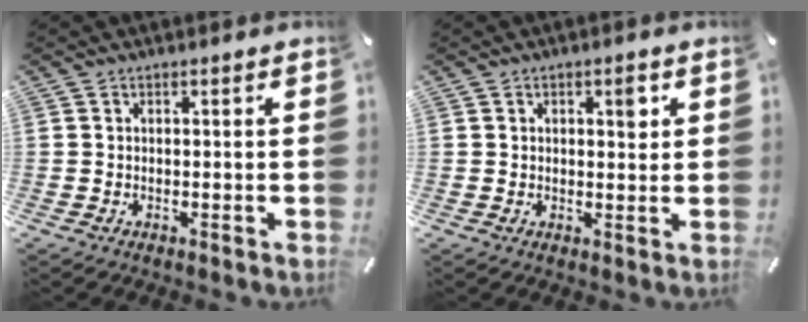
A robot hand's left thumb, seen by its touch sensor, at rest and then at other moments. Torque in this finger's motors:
{"motor_torque": [-0.03, -0.37, 0.08, 0.29, 0.00]}